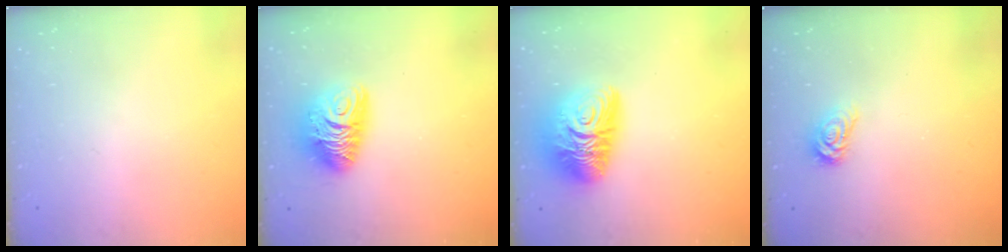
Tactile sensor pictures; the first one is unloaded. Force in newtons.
{"total": 10.7, "press": 10.6, "slide": 1.1}
{"total": 14.8, "press": 14.7, "slide": 1.5}
{"total": 4.1, "press": 4.1, "slide": 0.4}